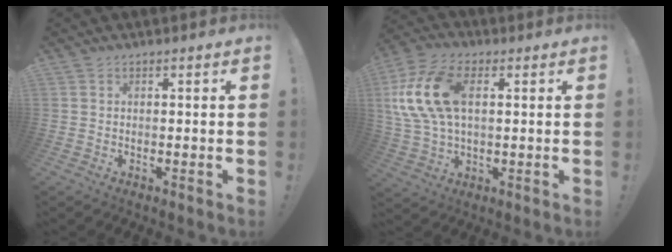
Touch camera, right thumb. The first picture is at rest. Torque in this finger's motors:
{"motor_torque": [1.64, 2.58, 1.22, 0.08, 0.17]}